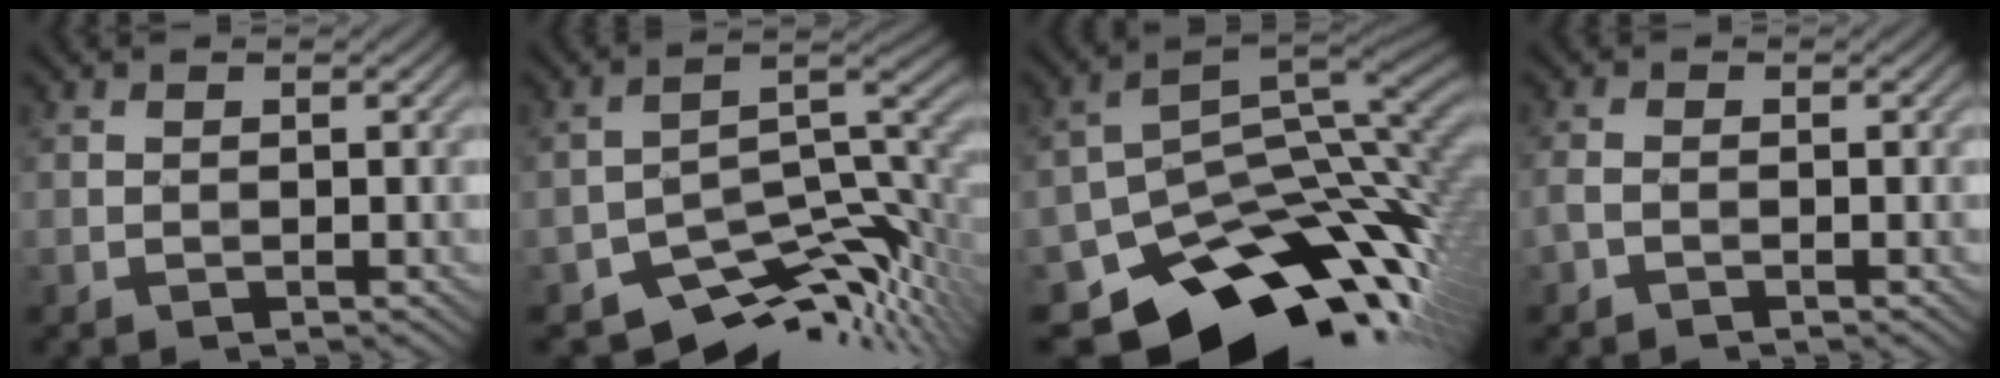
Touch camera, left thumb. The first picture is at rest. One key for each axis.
{"total": 11.2, "fx": -7.9, "fy": 4.2, "fz": 6.7, "tx": -0.098, "ty": -0.019, "tz": -0.134}
{"total": 17.5, "fx": -9.1, "fy": 9.7, "fz": 11.4, "tx": -0.191, "ty": -0.055, "tz": -0.127}
{"total": 1.6, "fx": -0.9, "fy": 0.7, "fz": 1.1, "tx": -0.034, "ty": -0.001, "tz": -0.026}